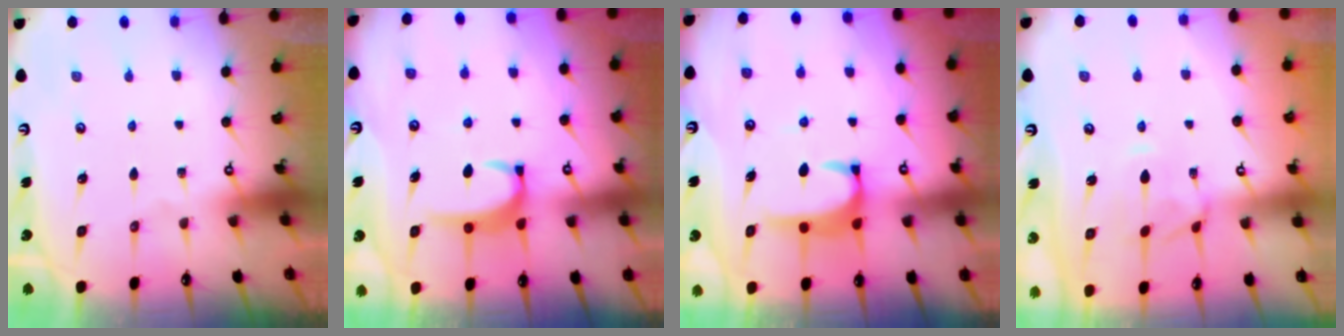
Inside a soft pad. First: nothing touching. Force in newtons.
{"total": 3.5, "press": 3.5, "slide": 0.4}
{"total": 2.5, "press": 2.4, "slide": 0.7}
{"total": 0.6, "press": 0.0, "slide": 0.6}